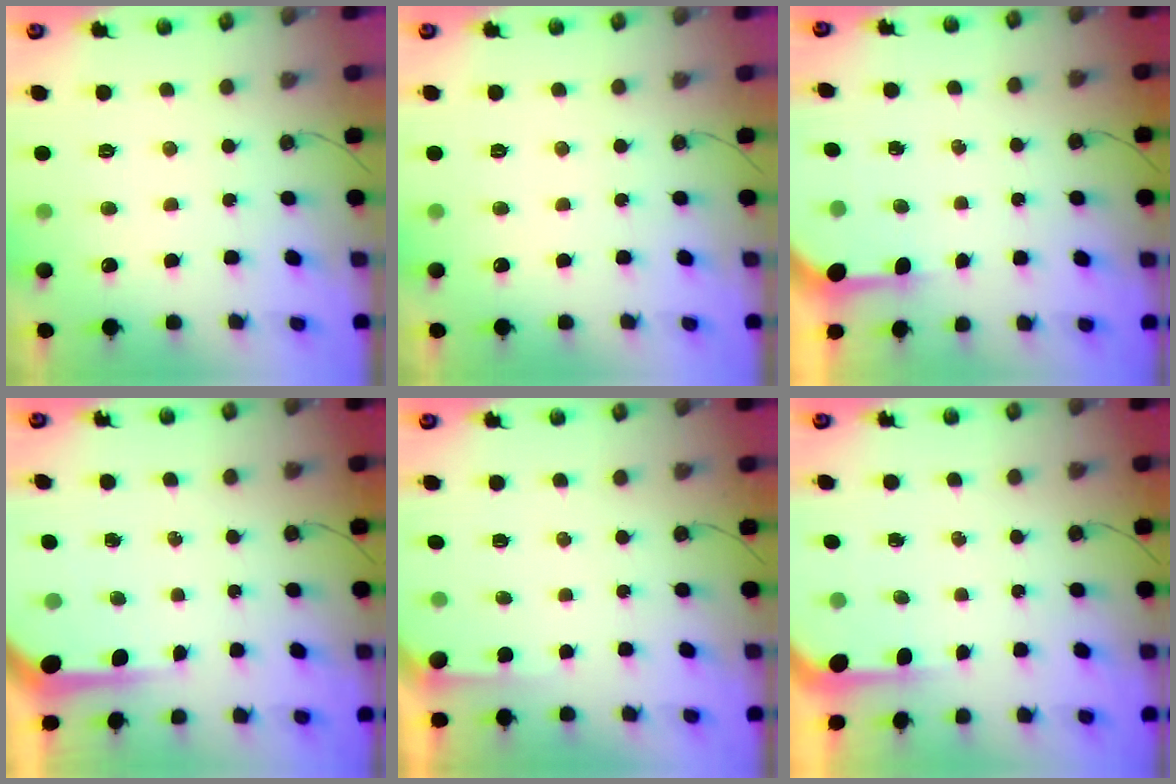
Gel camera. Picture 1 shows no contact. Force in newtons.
{"total": 0.0}
{"total": 3.1, "press": 3.1, "slide": 0.3}
{"total": 6.2, "press": 6.2, "slide": 0.4}
{"total": 2.2, "press": 2.2, "slide": 0.2}
{"total": 2.8, "press": 2.8, "slide": 0.2}